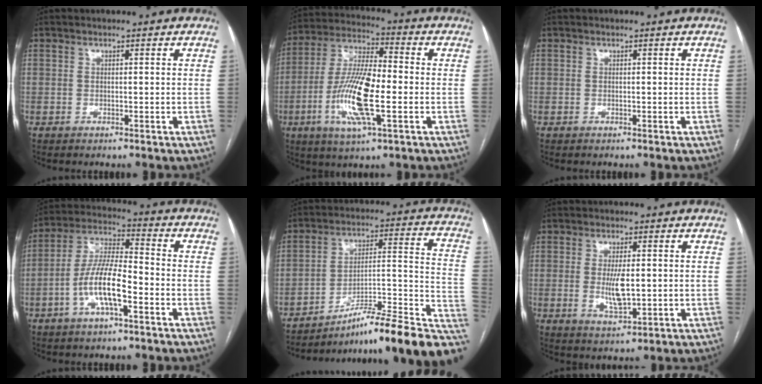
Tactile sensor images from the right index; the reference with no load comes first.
{"total": 14.4, "force": [-3.5, 2.8, 13.7], "torque": [-0.280, -0.004, -0.066]}
{"total": 0.0}
{"total": 10.6, "force": [-3.8, 2.5, 9.6], "torque": [-0.198, 0.010, -0.072]}
{"total": 23.7, "force": [-17.2, 1.9, 16.2], "torque": [-0.143, 0.023, -0.251]}
{"total": 5.6, "force": [-0.2, 1.6, 5.4], "torque": [-0.108, -0.011, 0.000]}